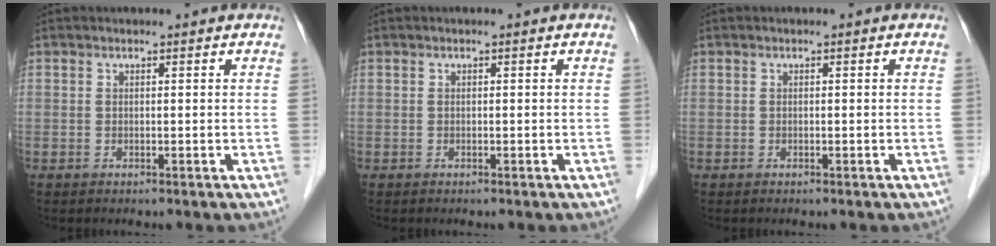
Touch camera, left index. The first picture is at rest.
{"total": 0.0}
{"total": 0.0}